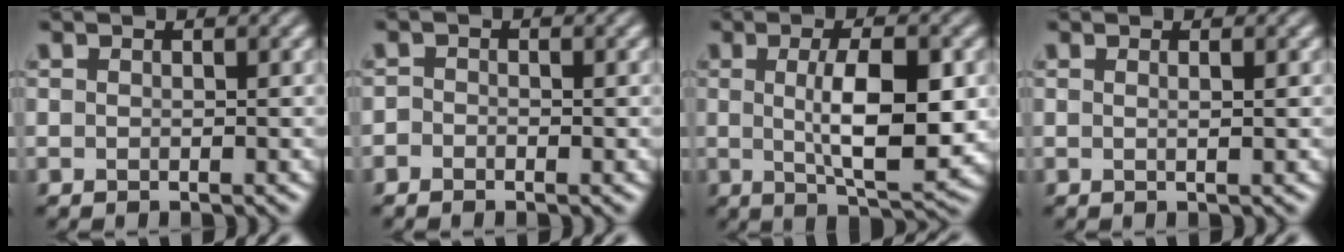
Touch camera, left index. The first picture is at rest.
{"total": 0.7, "force": [-0.5, 0.4, 0.2], "torque": [-0.001, 0.005, -0.013]}
{"total": 7.0, "force": [0.5, 1.8, 6.8], "torque": [-0.109, -0.003, 0.013]}
{"total": 1.1, "force": [0.5, 0.3, 0.9], "torque": [-0.005, 0.001, 0.001]}